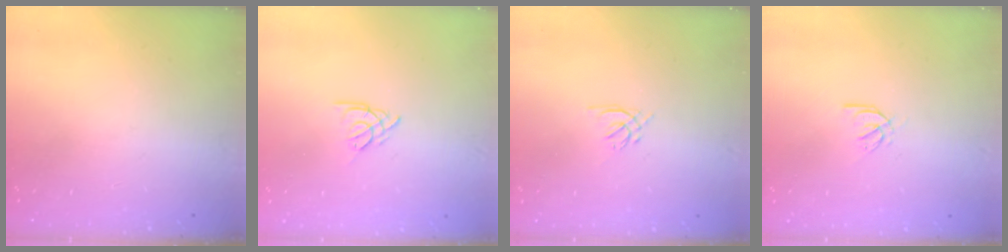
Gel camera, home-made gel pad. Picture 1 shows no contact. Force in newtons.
{"total": 3.8, "press": 3.8, "slide": 0.6}
{"total": 1.4, "press": 1.3, "slide": 0.5}
{"total": 2.1, "press": 2.0, "slide": 0.5}